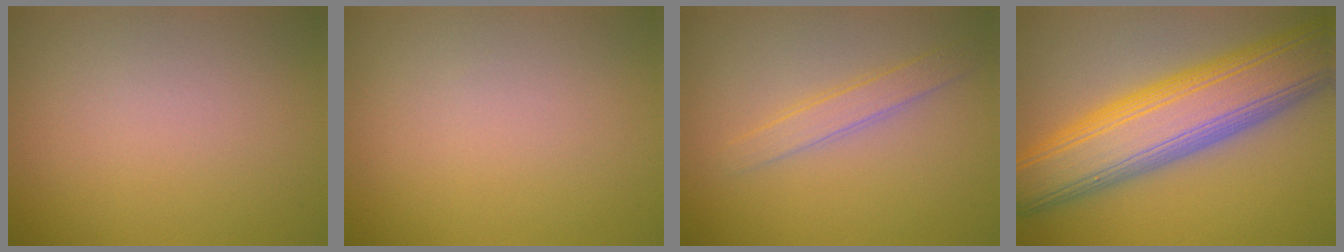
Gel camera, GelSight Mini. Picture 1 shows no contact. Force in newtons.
{"total": 0.0}
{"total": 2.0, "press": 2.0, "slide": 0.1}
{"total": 11.8, "press": 11.8, "slide": 0.4}